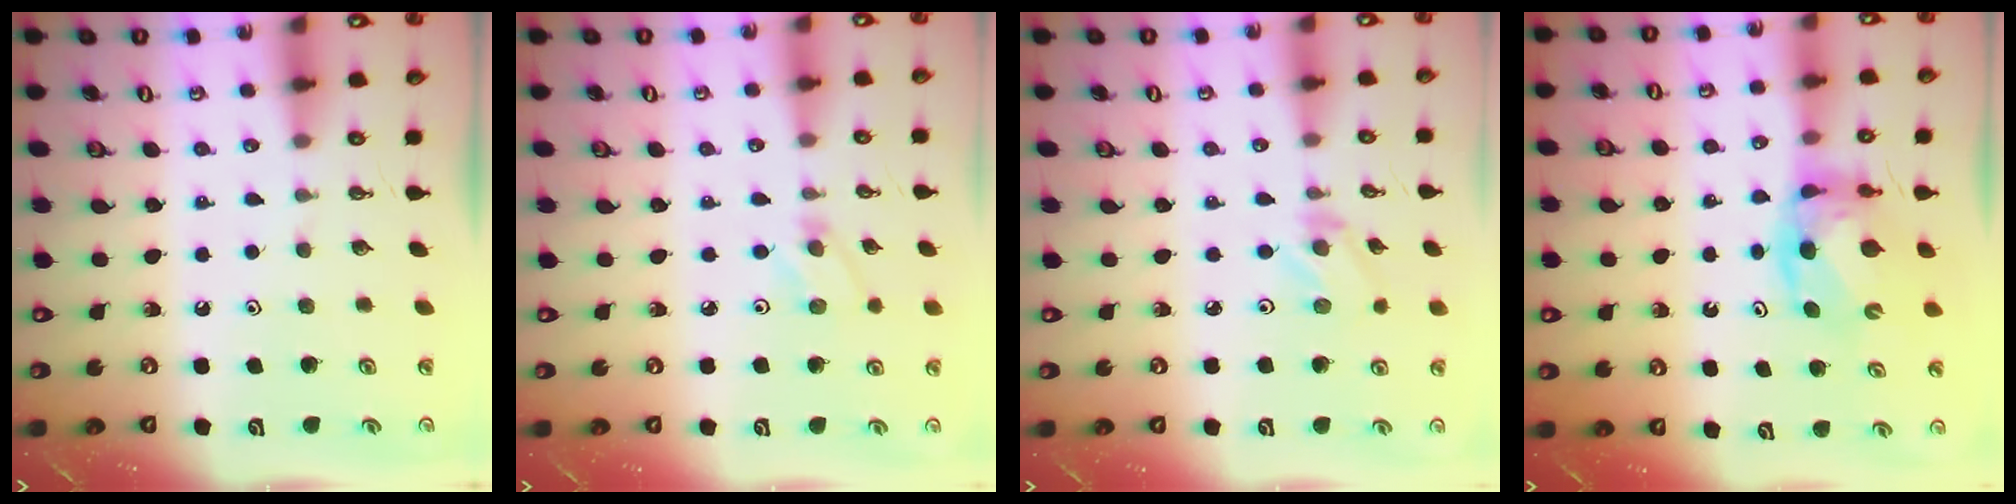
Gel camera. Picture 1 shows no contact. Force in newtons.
{"total": 3.3, "press": 3.3, "slide": 0.4}
{"total": 2.0, "press": 1.9, "slide": 0.3}
{"total": 7.6, "press": 7.5, "slide": 0.9}